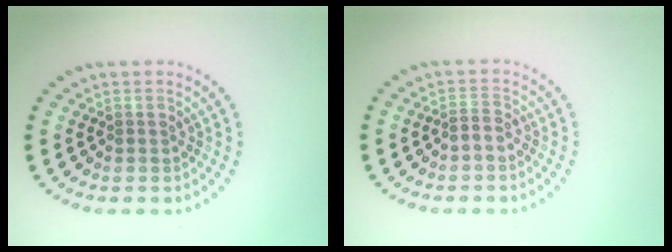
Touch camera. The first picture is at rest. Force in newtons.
{"total": 1.1, "press": 1.0, "slide": 0.5}